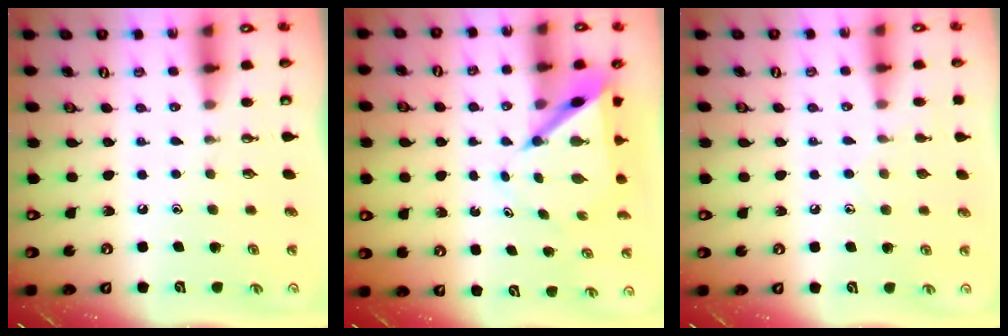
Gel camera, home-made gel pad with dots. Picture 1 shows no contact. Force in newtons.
{"total": 6.8, "press": 6.8, "slide": 0.7}
{"total": 5.8, "press": 5.8, "slide": 0.6}